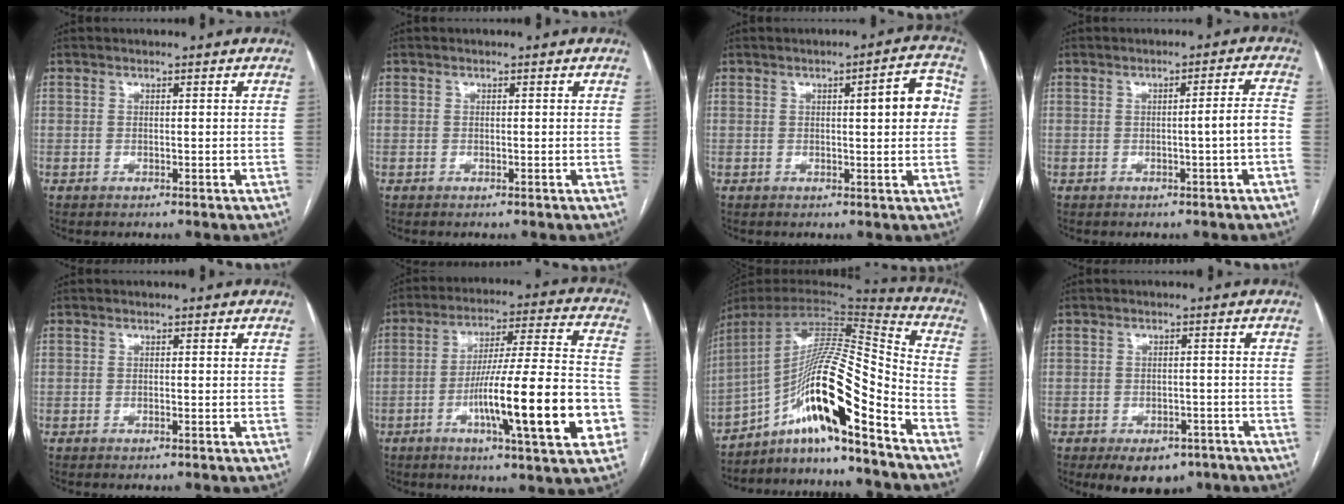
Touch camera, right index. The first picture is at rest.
{"total": 0.0}
{"total": 6.1, "force": [0.9, 1.2, 5.9], "torque": [-0.075, 0.017, 0.009]}
{"total": 3.5, "force": [-1.0, -0.5, 3.3], "torque": [-0.045, 0.005, -0.015]}
{"total": 0.5, "force": [-0.4, 0.1, 0.4], "torque": [-0.008, 0.000, -0.004]}
{"total": 19.7, "force": [-6.2, 1.4, 18.6], "torque": [-0.271, 0.004, -0.091]}
{"total": 18.9, "force": [-10.8, 0.5, 15.4], "torque": [-0.269, 0.019, -0.188]}
{"total": 7.5, "force": [-5.1, 4.5, 3.2], "torque": [-0.031, 0.009, -0.063]}